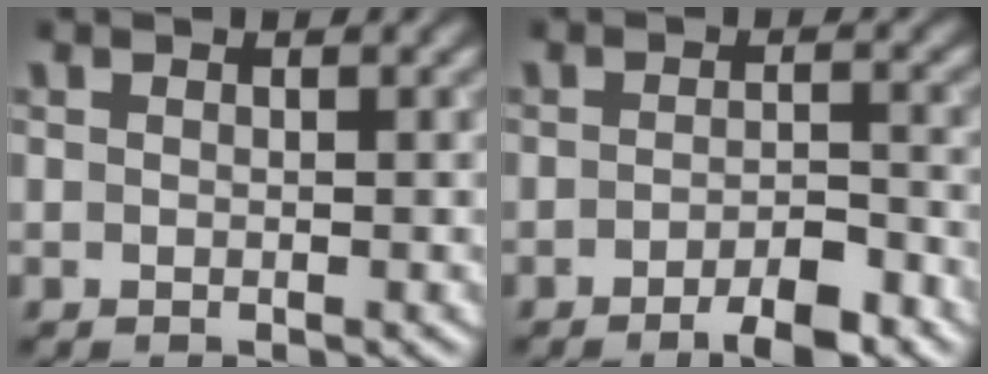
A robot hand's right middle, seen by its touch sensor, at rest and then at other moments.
{"total": 3.9, "force": [-2.5, 0.9, 2.8], "torque": [-0.045, 0.000, -0.040]}